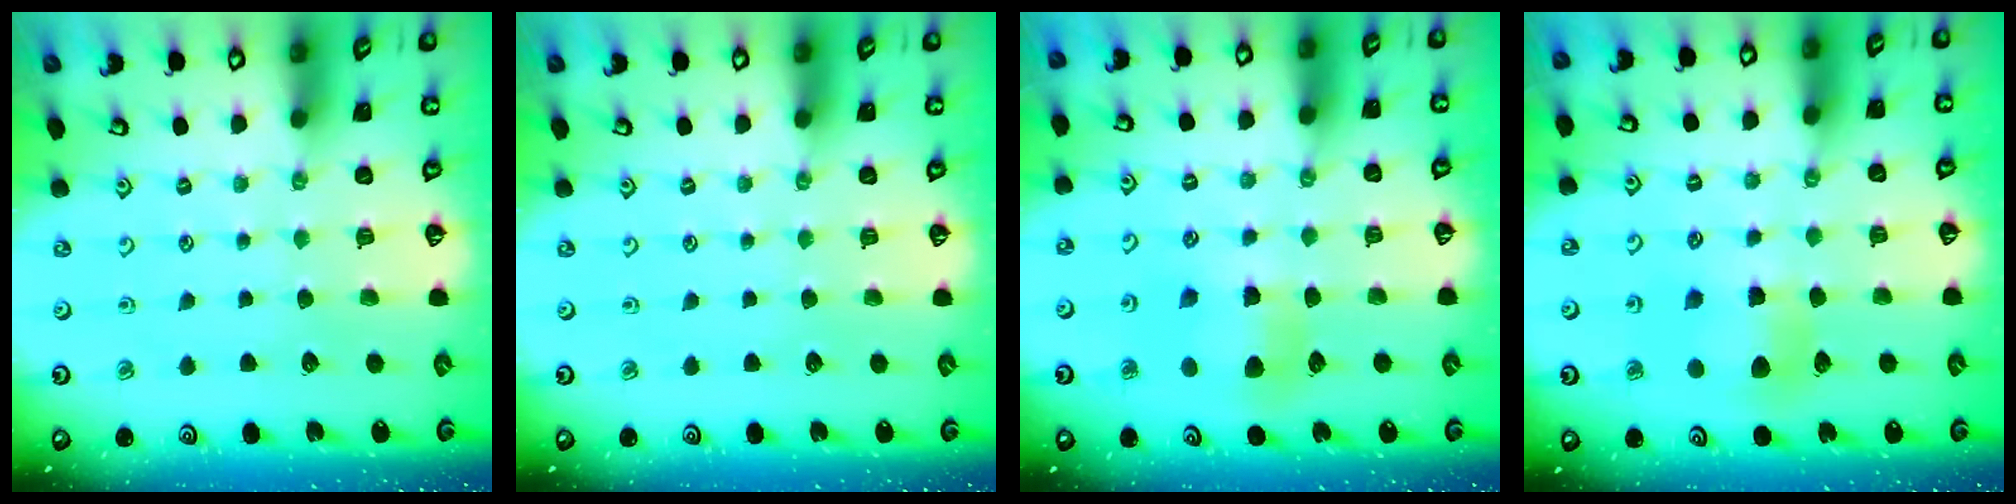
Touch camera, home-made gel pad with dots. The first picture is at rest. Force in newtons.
{"total": 0.0}
{"total": 7.1, "press": 7.1, "slide": 0.7}
{"total": 7.8, "press": 7.8, "slide": 0.5}